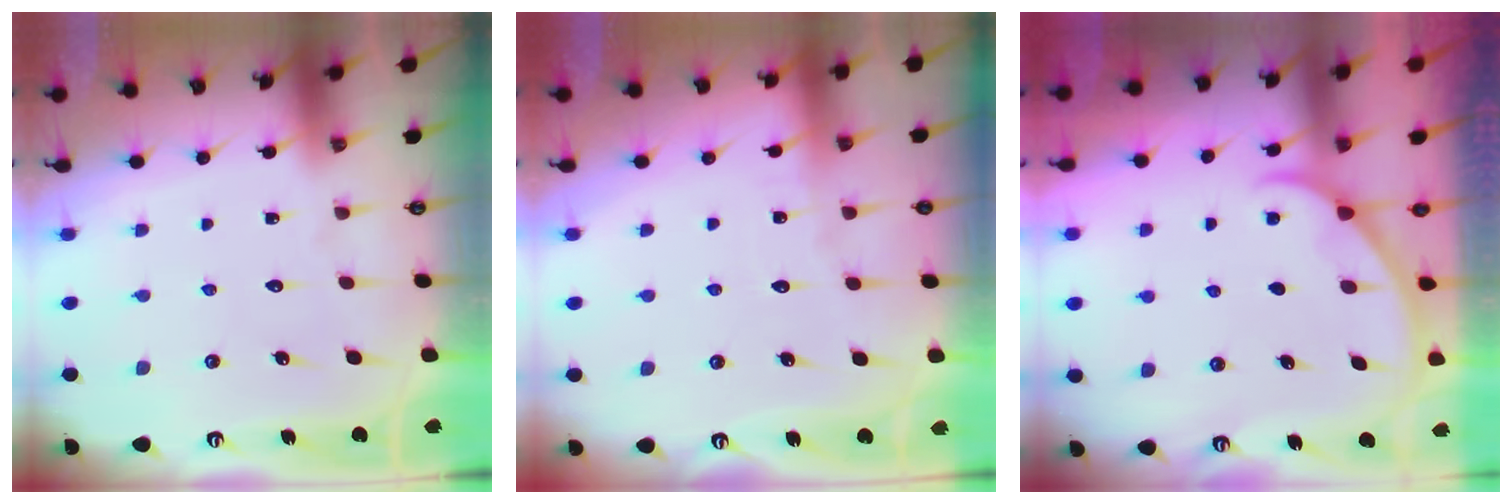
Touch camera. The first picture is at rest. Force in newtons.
{"total": 1.5, "press": 1.5, "slide": 0.2}
{"total": 1.7, "press": 1.7, "slide": 0.2}